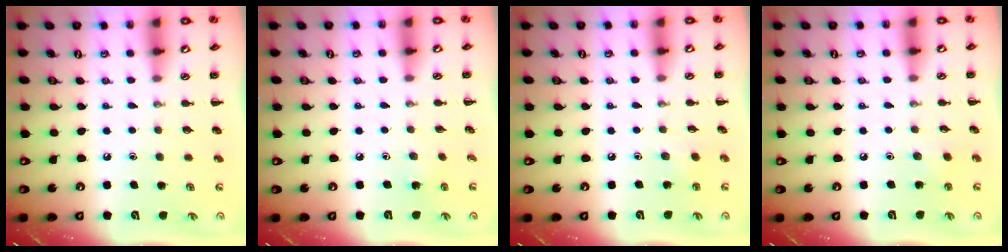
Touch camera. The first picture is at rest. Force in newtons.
{"total": 2.7, "press": 2.6, "slide": 1.0}
{"total": 1.8, "press": 1.7, "slide": 0.6}
{"total": 1.8, "press": 1.7, "slide": 0.6}